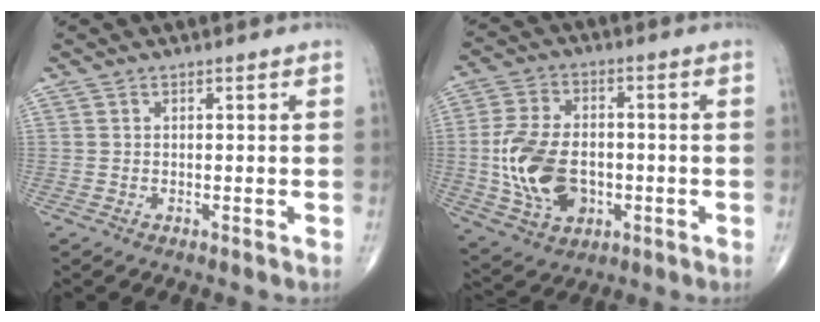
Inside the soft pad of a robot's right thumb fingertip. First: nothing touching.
{"total": 14.5, "force": [-2.0, 9.6, 10.6], "torque": [-0.193, 0.009, -0.026]}